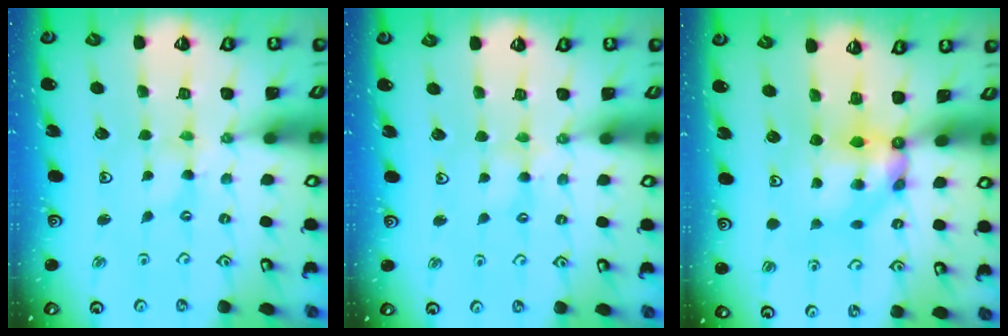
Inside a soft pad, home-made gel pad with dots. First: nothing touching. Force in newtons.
{"total": 2.4, "press": 2.4, "slide": 0.4}
{"total": 6.7, "press": 6.7, "slide": 0.8}